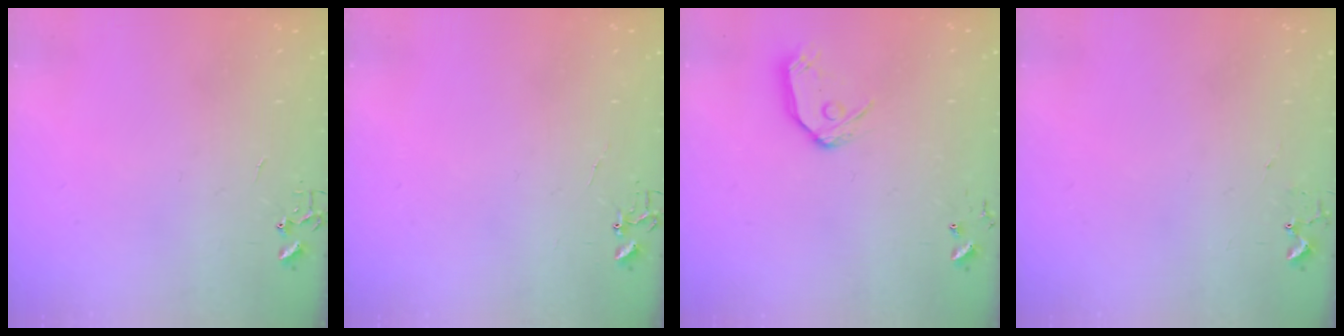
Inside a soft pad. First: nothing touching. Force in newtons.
{"total": 4.3, "press": 4.3, "slide": 0.3}
{"total": 9.6, "press": 9.6, "slide": 1.0}
{"total": 5.4, "press": 5.4, "slide": 0.7}